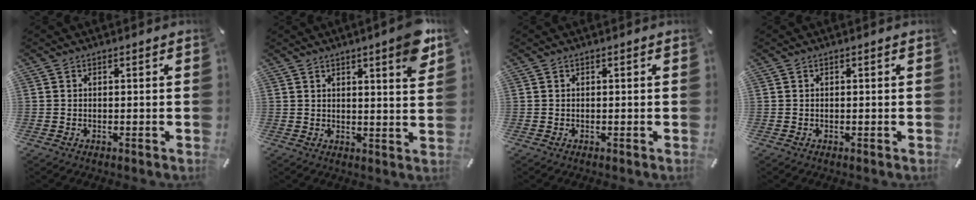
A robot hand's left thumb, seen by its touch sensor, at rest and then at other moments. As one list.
[{"total": 6.5, "force": [4.2, 1.0, 4.9], "torque": [-0.071, -0.023, 0.067]}, {"total": 0.0}, {"total": 0.0}]